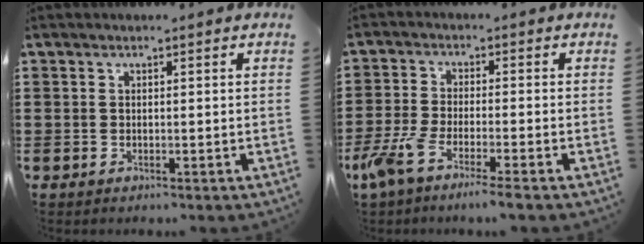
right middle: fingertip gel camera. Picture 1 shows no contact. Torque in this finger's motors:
{"motor_torque": [1.70, -0.44, 0.70, 0.16]}